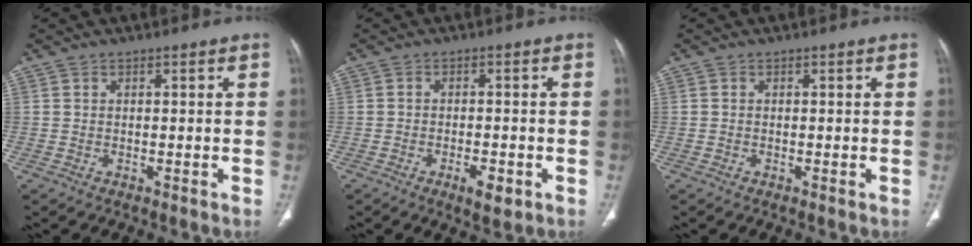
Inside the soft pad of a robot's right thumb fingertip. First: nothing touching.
{"total": 4.2, "force": [-1.9, 1.7, 3.3], "torque": [-0.048, 0.002, -0.026]}
{"total": 0.0}